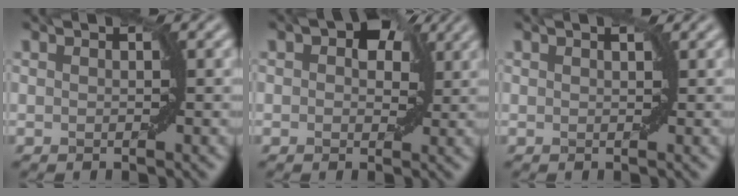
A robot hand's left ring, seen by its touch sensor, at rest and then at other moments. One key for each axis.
{"total": 3.9, "fx": 1.5, "fy": 2.5, "fz": 2.7, "tx": -0.029, "ty": 0.006, "tz": 0.015}
{"total": 0.6, "fx": 0.5, "fy": 0.0, "fz": 0.4, "tx": -0.006, "ty": 0.001, "tz": 0.010}